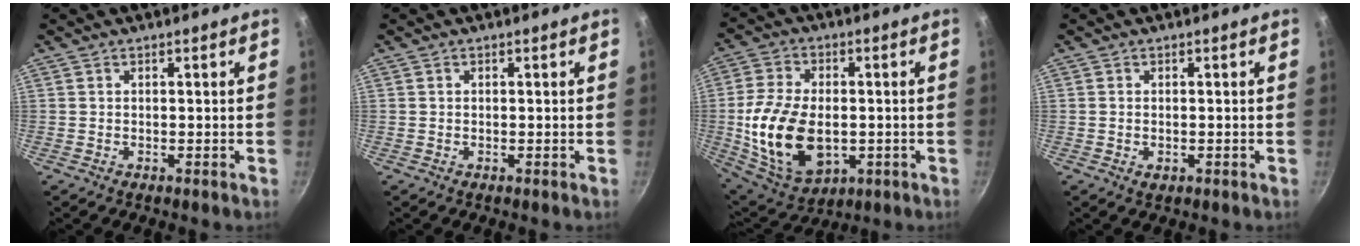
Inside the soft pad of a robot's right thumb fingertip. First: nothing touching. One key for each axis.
{"total": 0.0}
{"total": 18.1, "fx": -2.1, "fy": 11.4, "fz": 13.9, "tx": -0.254, "ty": -0.001, "tz": -0.023}
{"total": 1.4, "fx": -0.3, "fy": 0.9, "fz": 1.0, "tx": -0.016, "ty": -0.001, "tz": -0.004}